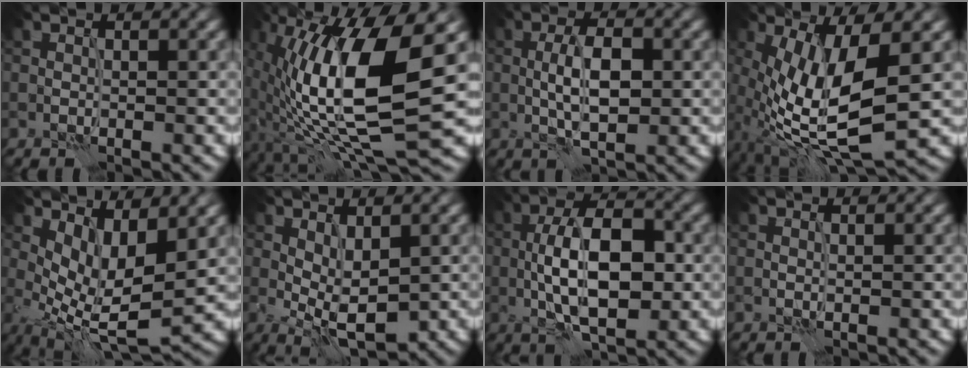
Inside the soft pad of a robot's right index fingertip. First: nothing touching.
{"total": 14.0, "force": [-0.3, 4.4, 13.3], "torque": [-0.241, -0.011, -0.008]}
{"total": 4.5, "force": [-0.4, 1.7, 4.2], "torque": [-0.081, 0.002, -0.007]}
{"total": 11.2, "force": [-1.7, 3.8, 10.4], "torque": [-0.207, -0.022, -0.027]}
{"total": 7.6, "force": [1.4, 3.2, 6.8], "torque": [-0.132, -0.013, 0.031]}
{"total": 4.1, "force": [-0.1, 1.6, 3.8], "torque": [-0.067, -0.006, 0.001]}
{"total": 8.7, "force": [-1.3, 3.7, 7.7], "torque": [-0.130, 0.011, -0.026]}
{"total": 0.0}